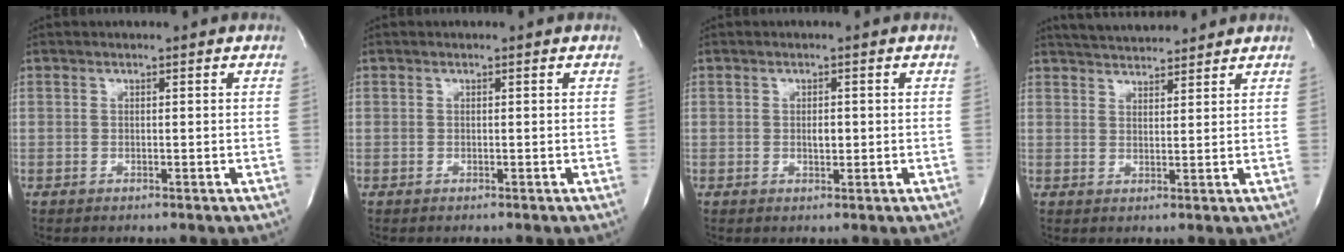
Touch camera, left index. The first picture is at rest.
{"total": 0.0}
{"total": 1.5, "force": [-0.1, 0.7, 1.3], "torque": [-0.022, -0.003, 0.000]}
{"total": 7.5, "force": [7.1, 1.1, 2.3], "torque": [-0.043, 0.020, 0.112]}